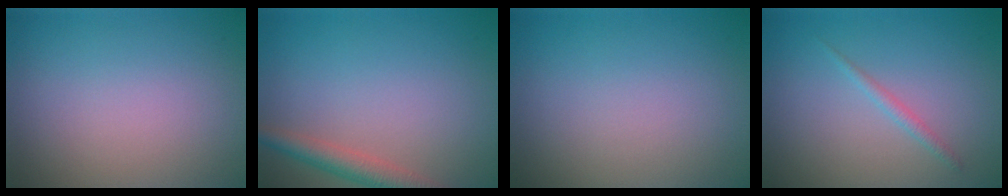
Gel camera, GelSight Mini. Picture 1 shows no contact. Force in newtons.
{"total": 3.0, "press": 2.9, "slide": 0.1}
{"total": 0.0}
{"total": 1.0, "press": 1.0, "slide": 0.1}